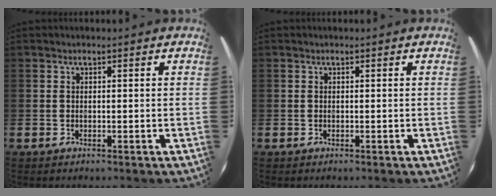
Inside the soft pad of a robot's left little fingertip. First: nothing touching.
{"total": 0.0}